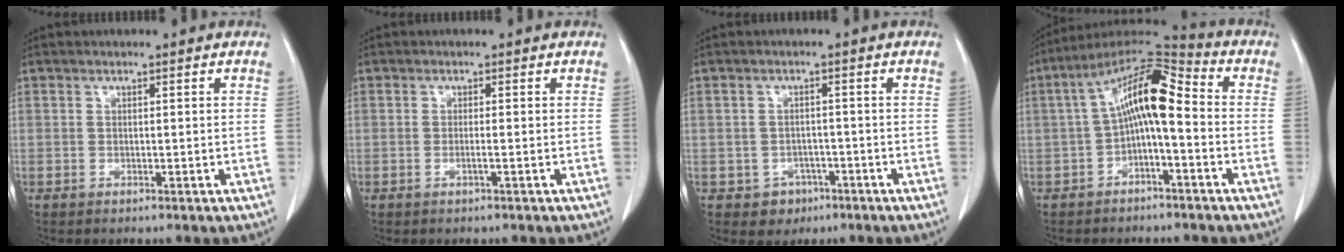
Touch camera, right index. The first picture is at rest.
{"total": 1.0, "force": [-0.4, -0.2, 0.9], "torque": [-0.017, 0.000, -0.007]}
{"total": 3.4, "force": [-1.5, 3.0, 0.3], "torque": [0.002, 0.013, -0.014]}
{"total": 11.7, "force": [-0.1, 3.3, 11.3], "torque": [-0.201, 0.050, -0.005]}